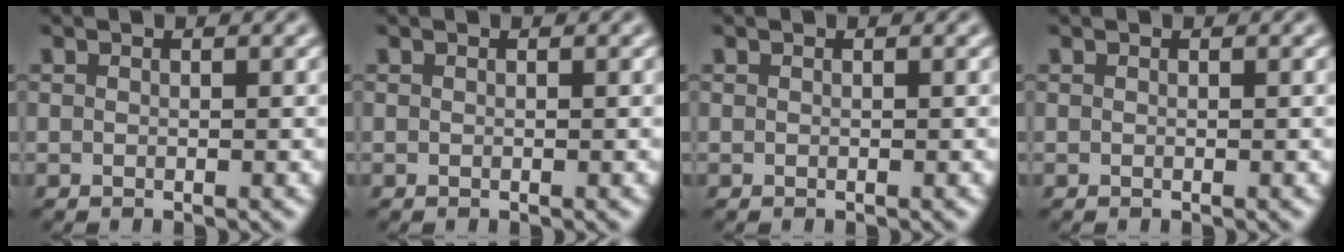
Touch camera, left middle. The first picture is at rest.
{"total": 0.0}
{"total": 0.0}
{"total": 0.0}